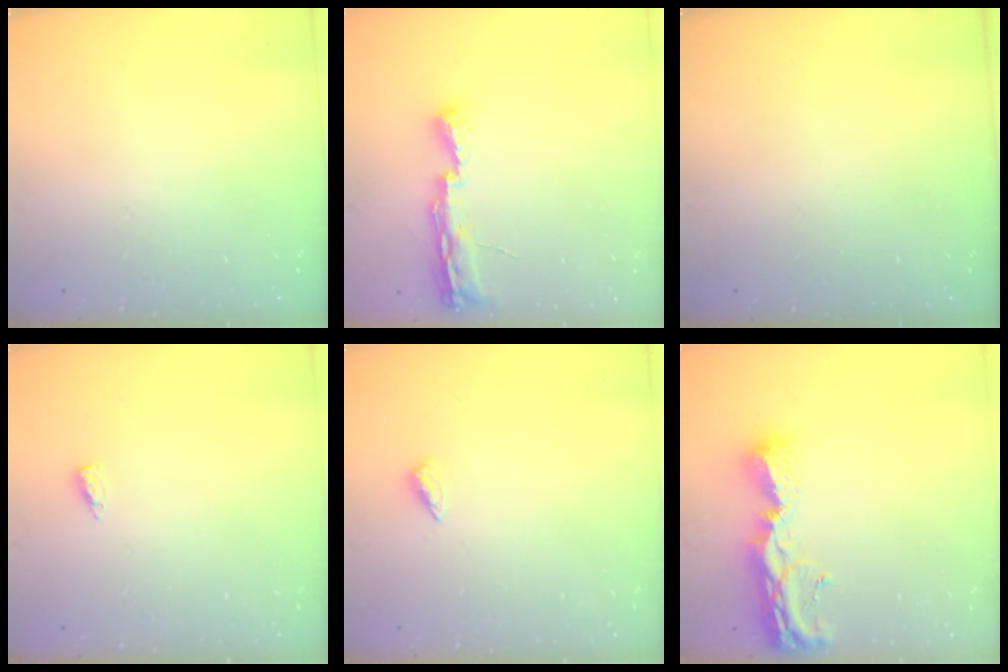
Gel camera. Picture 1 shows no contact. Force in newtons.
{"total": 8.1, "press": 8.0, "slide": 0.9}
{"total": 0.0}
{"total": 4.3, "press": 4.2, "slide": 0.9}
{"total": 3.6, "press": 3.4, "slide": 1.2}
{"total": 10.1, "press": 10.0, "slide": 0.8}